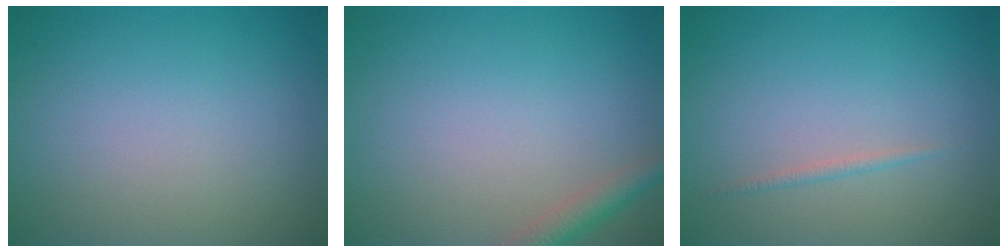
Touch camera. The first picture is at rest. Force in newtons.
{"total": 2.0, "press": 2.0, "slide": 0.1}
{"total": 0.6, "press": 0.6, "slide": 0.0}